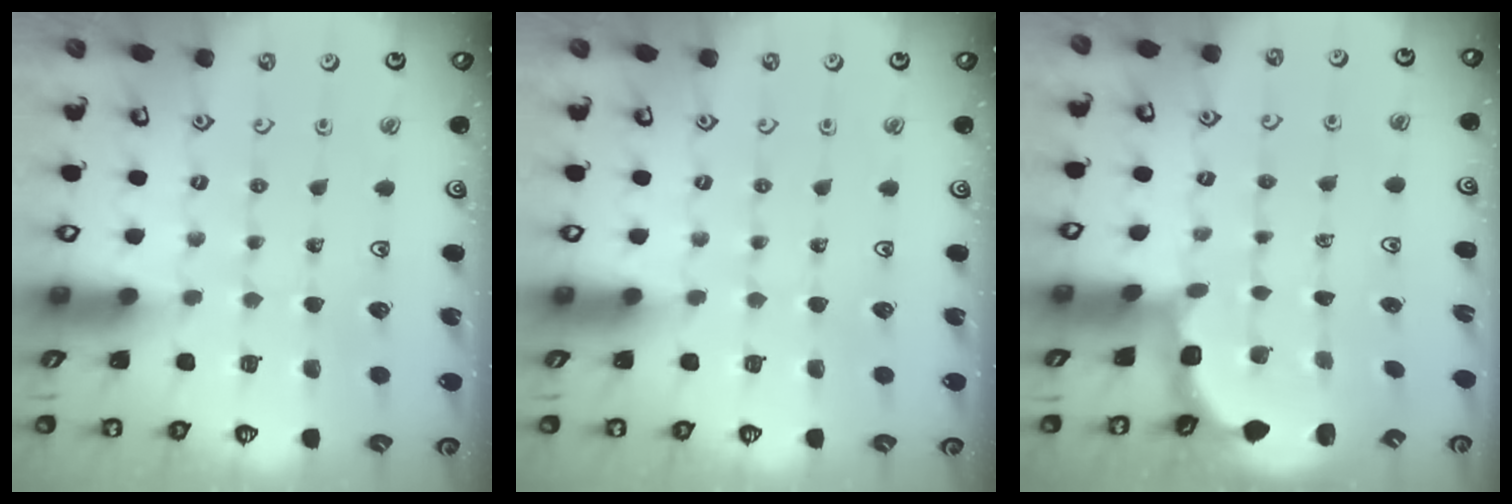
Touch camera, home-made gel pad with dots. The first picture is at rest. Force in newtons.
{"total": 0.0}
{"total": 2.7, "press": 2.3, "slide": 1.4}